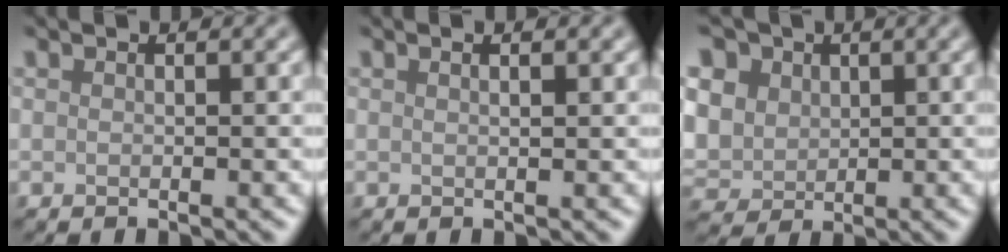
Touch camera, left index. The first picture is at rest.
{"total": 1.7, "force": [0.9, 0.7, 1.3], "torque": [-0.004, -0.002, -0.001]}
{"total": 10.8, "force": [4.3, 8.3, 5.3], "torque": [-0.117, 0.029, 0.055]}